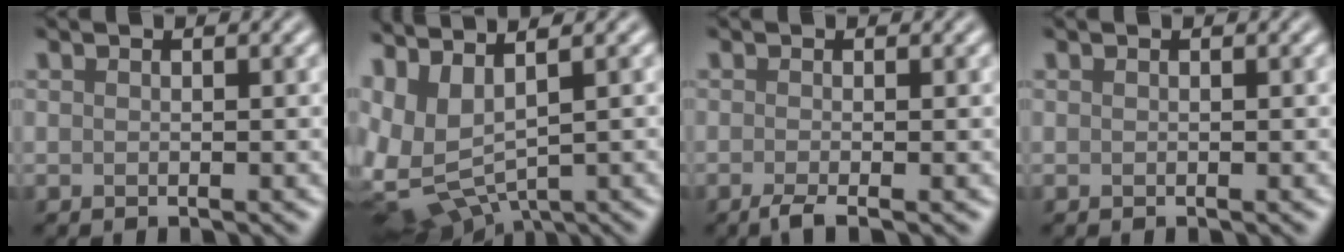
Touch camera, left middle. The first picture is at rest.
{"total": 6.7, "force": [0.8, 3.5, 5.6], "torque": [-0.132, -0.012, 0.028]}
{"total": 1.9, "force": [-1.0, 0.4, 1.6], "torque": [-0.025, -0.005, -0.026]}
{"total": 0.0}